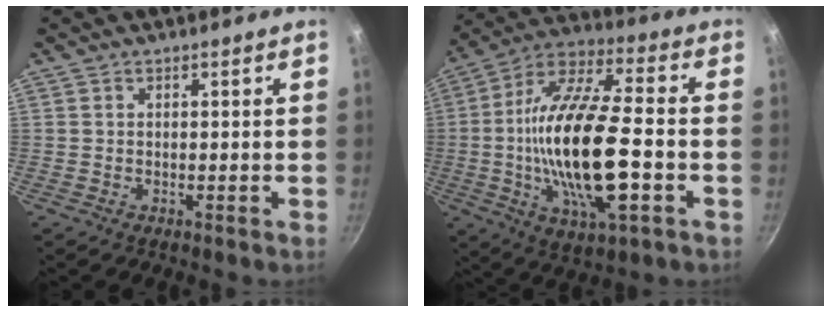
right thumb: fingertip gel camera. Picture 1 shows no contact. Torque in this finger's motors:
{"motor_torque": [-0.11, 1.52, 2.57, -0.20, 0.53]}